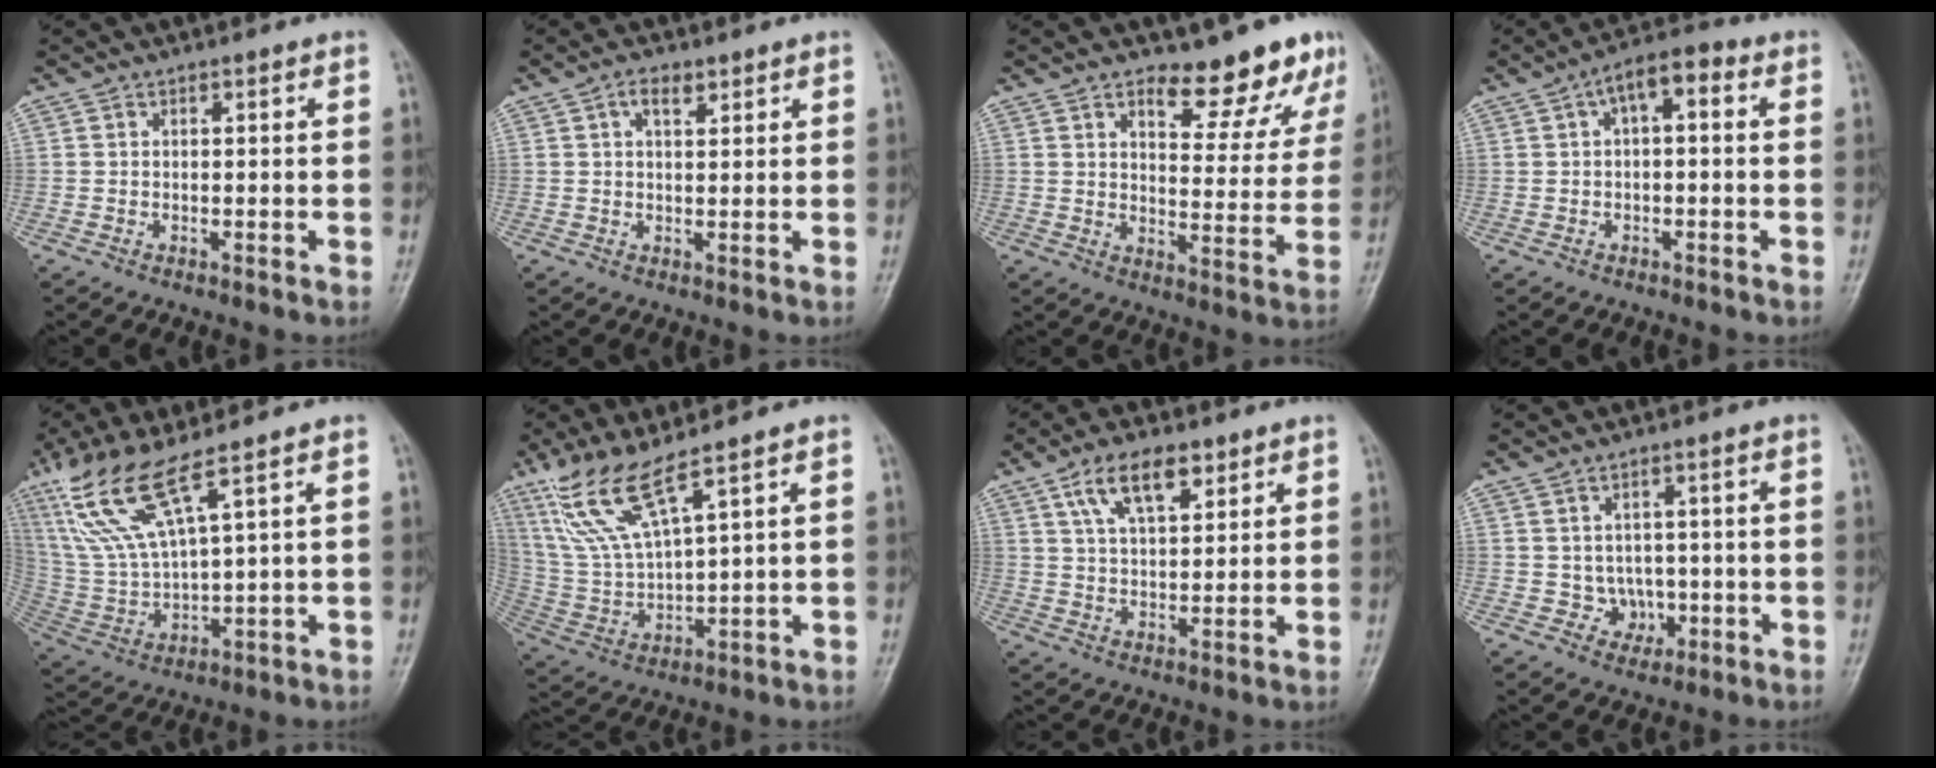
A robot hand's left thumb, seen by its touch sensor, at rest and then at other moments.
{"total": 3.2, "force": [1.7, 1.6, 2.2], "torque": [-0.030, -0.005, 0.028]}
{"total": 11.2, "force": [8.8, 4.2, 5.6], "torque": [-0.035, -0.069, 0.120]}
{"total": 6.4, "force": [1.4, 2.9, 5.5], "torque": [-0.076, 0.028, 0.010]}
{"total": 13.4, "force": [8.1, 2.4, 10.4], "torque": [-0.235, -0.035, 0.179]}
{"total": 11.3, "force": [7.7, 1.9, 8.0], "torque": [-0.175, -0.041, 0.175]}
{"total": 9.1, "force": [5.1, 4.1, 6.3], "torque": [-0.099, -0.018, 0.094]}
{"total": 4.3, "force": [-0.6, 3.9, 1.7], "torque": [0.002, 0.006, -0.001]}